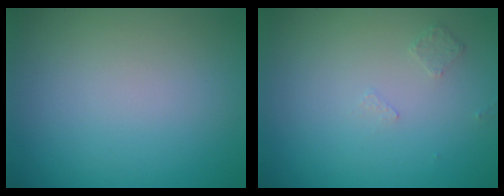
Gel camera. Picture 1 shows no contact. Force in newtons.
{"total": 0.6, "press": 0.5, "slide": 0.4}